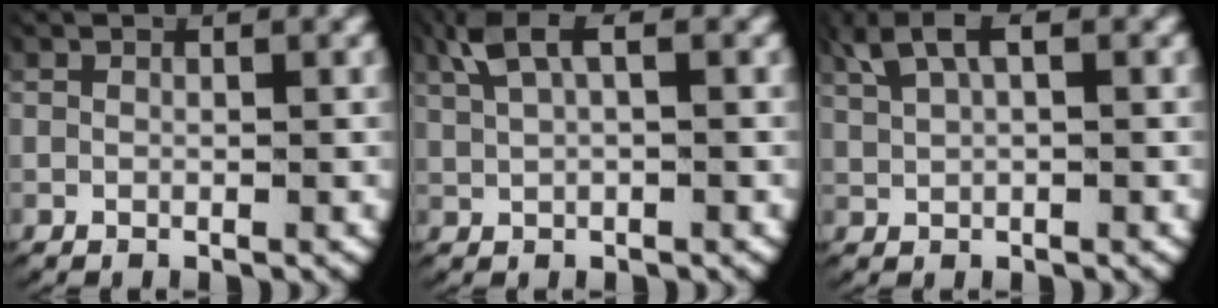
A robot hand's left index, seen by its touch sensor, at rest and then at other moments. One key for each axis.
{"total": 4.0, "fx": 2.2, "fy": 1.4, "fz": 3.1, "tx": -0.065, "ty": 0.013, "tz": 0.040}
{"total": 3.9, "fx": 2.2, "fy": 1.5, "fz": 2.8, "tx": -0.063, "ty": 0.009, "tz": 0.043}